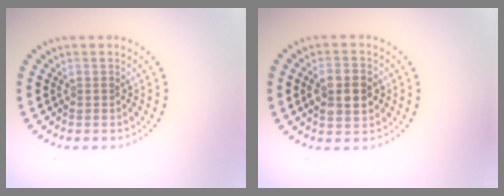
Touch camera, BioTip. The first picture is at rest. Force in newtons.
{"total": 3.5, "press": 3.5, "slide": 0.2}